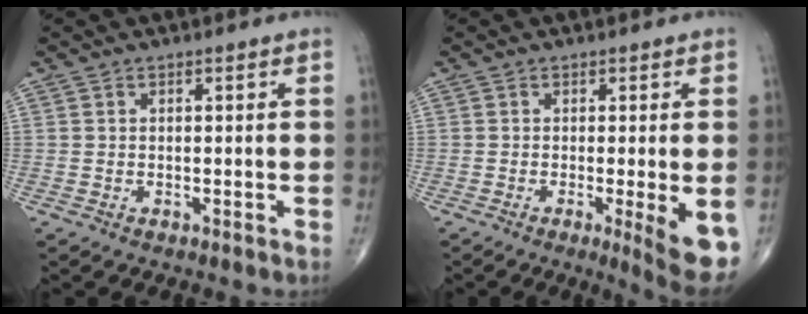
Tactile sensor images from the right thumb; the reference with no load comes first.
{"total": 7.9, "force": [-2.2, 1.2, 7.5], "torque": [-0.101, -0.021, -0.031]}